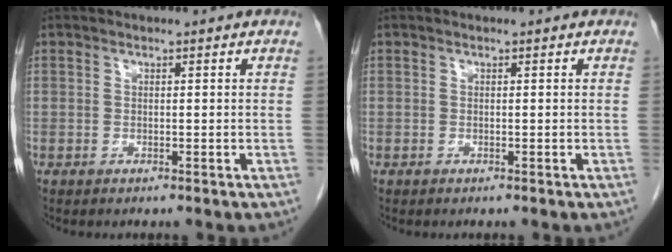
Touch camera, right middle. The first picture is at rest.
{"total": 0.0}